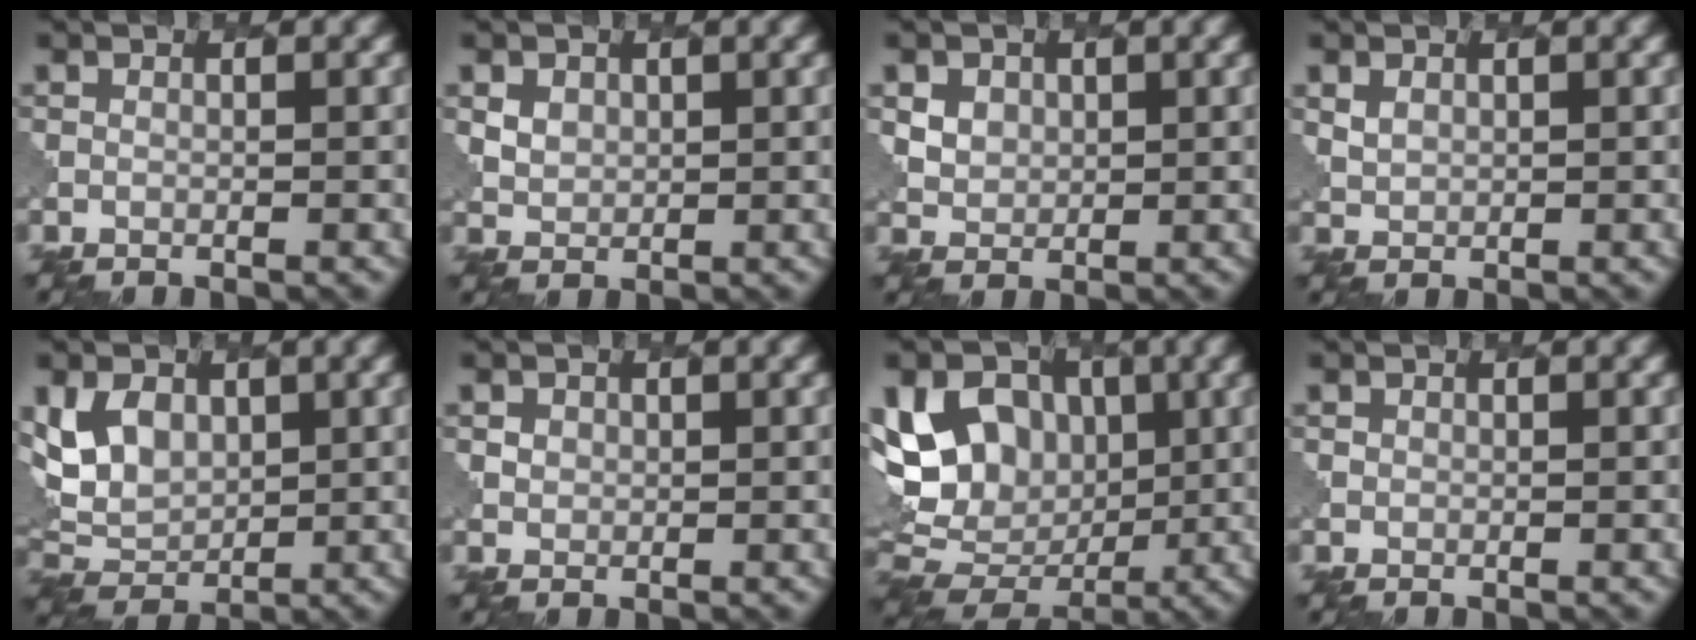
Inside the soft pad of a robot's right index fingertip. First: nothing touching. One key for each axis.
{"total": 2.1, "fx": 1.3, "fy": 1.6, "fz": 0.5, "tx": -0.012, "ty": 0.001, "tz": 0.021}
{"total": 4.3, "fx": 2.3, "fy": 3.2, "fz": 1.6, "tx": -0.040, "ty": 0.010, "tz": 0.036}
{"total": 1.4, "fx": 1.0, "fy": 0.9, "fz": 0.2, "tx": -0.008, "ty": 0.000, "tz": 0.020}
{"total": 5.3, "fx": 1.5, "fy": 4.0, "fz": 3.2, "tx": -0.072, "ty": -0.004, "tz": 0.023}
{"total": 1.2, "fx": 0.8, "fy": 0.9, "fz": -0.2, "tx": 0.002, "ty": -0.001, "tz": 0.011}
{"total": 12.6, "fx": 2.7, "fy": 9.7, "fz": 7.6, "tx": -0.128, "ty": 0.025, "tz": 0.040}
{"total": 0.9, "fx": 0.4, "fy": 0.8, "fz": 0.1, "tx": 0.002, "ty": -0.002, "tz": 0.007}